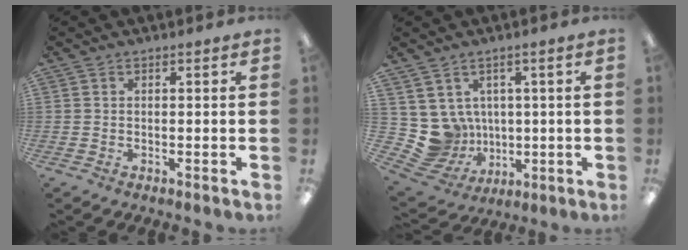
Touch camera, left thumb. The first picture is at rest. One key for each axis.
{"total": 8.2, "fx": 1.8, "fy": 7.9, "fz": 1.3, "tx": -0.077, "ty": -0.026, "tz": 0.046}